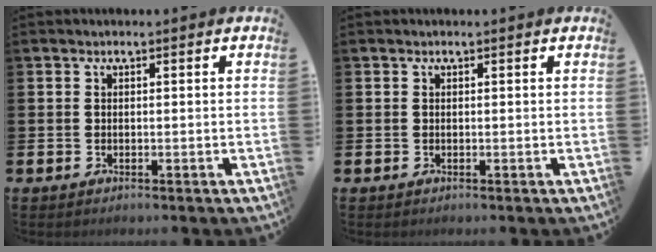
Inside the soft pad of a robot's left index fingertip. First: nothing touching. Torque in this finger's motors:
{"motor_torque": [-0.57, -0.07, -1.05, 0.02]}